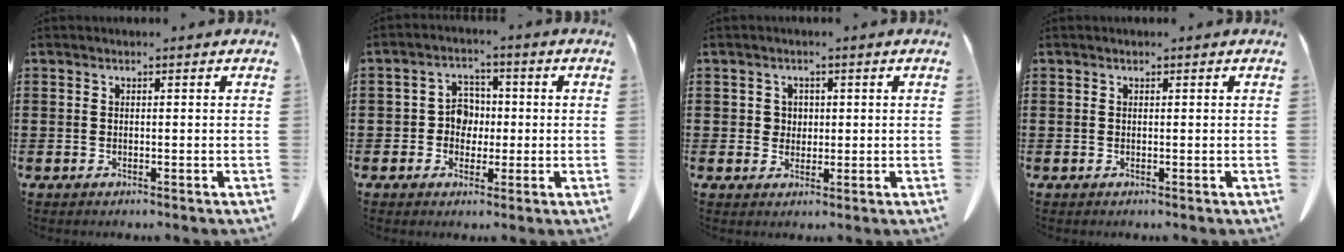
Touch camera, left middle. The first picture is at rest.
{"total": 4.2, "force": [-0.2, 3.8, 1.8], "torque": [-0.048, 0.013, -0.009]}
{"total": 2.1, "force": [0.6, 2.0, 0.5], "torque": [-0.018, 0.009, 0.010]}
{"total": 0.0}